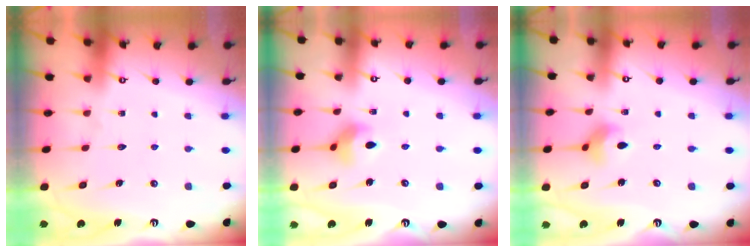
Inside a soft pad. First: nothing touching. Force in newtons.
{"total": 5.5, "press": 5.5, "slide": 0.5}
{"total": 3.7, "press": 3.6, "slide": 0.5}